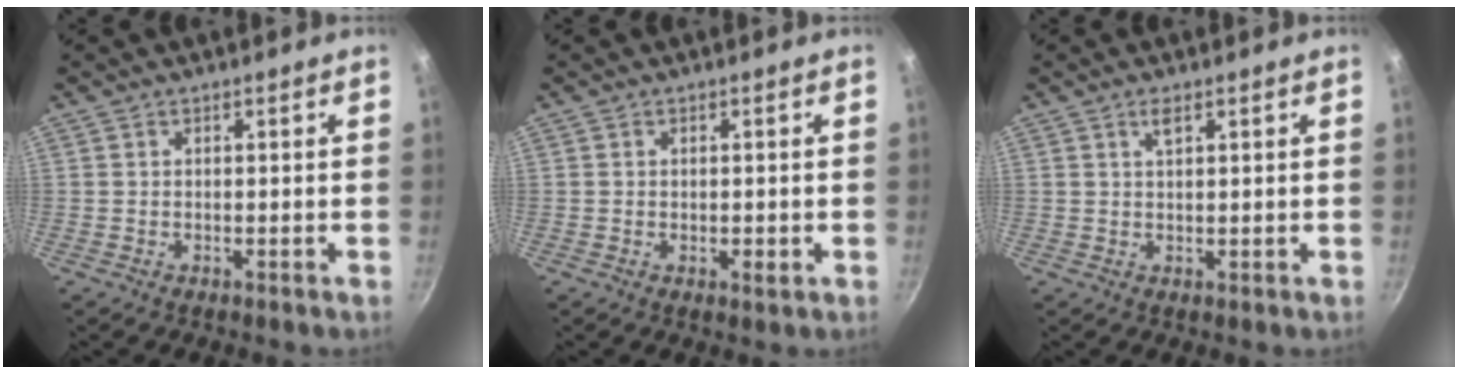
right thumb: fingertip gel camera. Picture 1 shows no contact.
{"total": 1.7, "force": [-0.4, 0.8, 1.4], "torque": [-0.022, -0.003, -0.006]}
{"total": 2.7, "force": [1.5, 0.9, 2.1], "torque": [-0.036, -0.003, 0.029]}